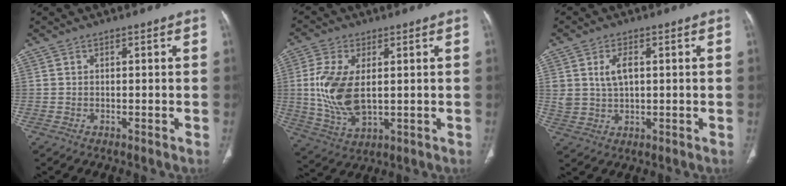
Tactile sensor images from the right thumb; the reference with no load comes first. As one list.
[{"total": 12.9, "force": [0.9, 7.0, 10.8], "torque": [-0.234, -0.010, 0.025]}, {"total": 5.1, "force": [1.3, 3.0, 3.9], "torque": [-0.070, -0.003, 0.031]}]